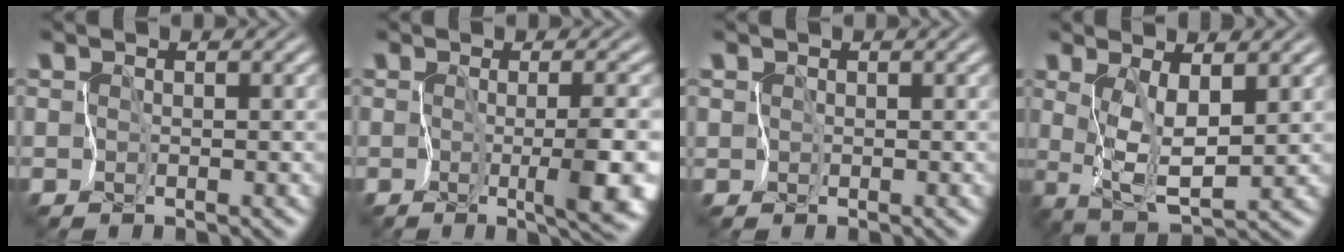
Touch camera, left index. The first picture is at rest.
{"total": 4.7, "force": [-1.2, 0.6, 4.5], "torque": [-0.071, -0.012, -0.018]}
{"total": 1.0, "force": [0.4, 0.9, 0.1], "torque": [0.002, 0.003, 0.006]}
{"total": 3.8, "force": [1.1, 1.0, 3.5], "torque": [-0.078, -0.014, 0.029]}